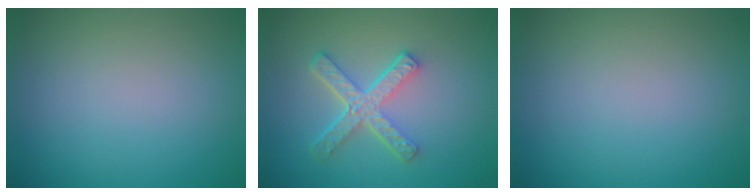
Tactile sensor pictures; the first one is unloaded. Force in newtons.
{"total": 4.6, "press": 3.3, "slide": 3.2}
{"total": 0.0}